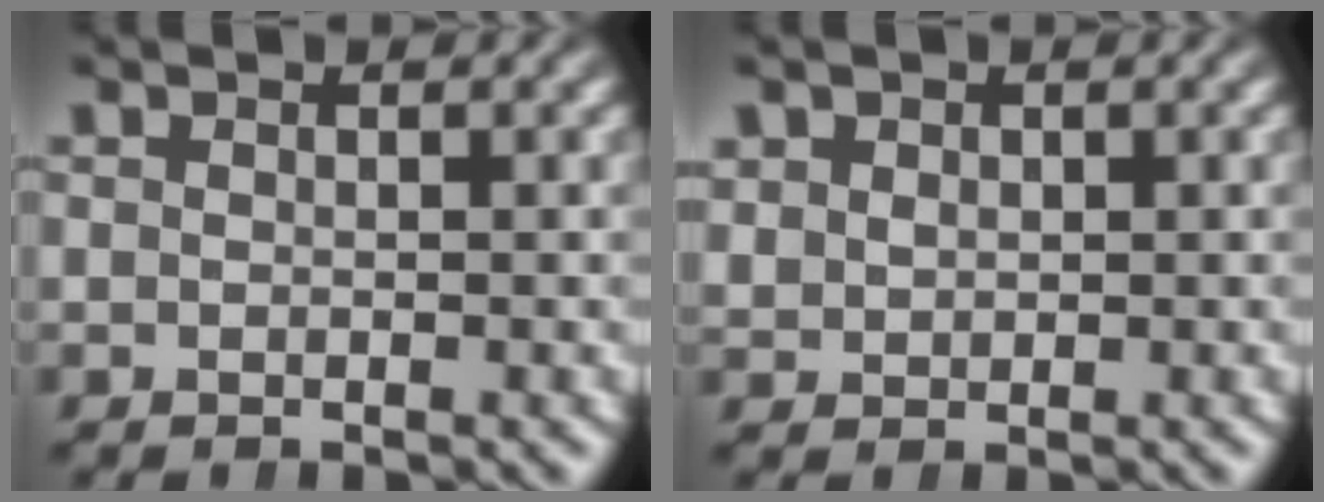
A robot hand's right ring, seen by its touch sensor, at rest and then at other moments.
{"total": 1.8, "force": [0.9, 1.5, 0.6], "torque": [-0.019, -0.013, 0.032]}